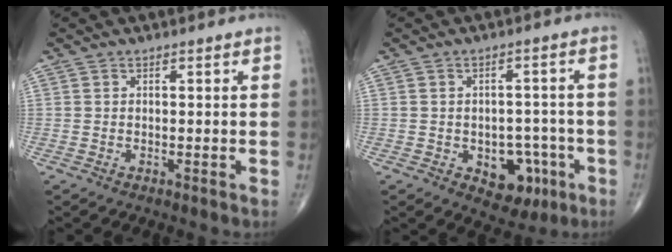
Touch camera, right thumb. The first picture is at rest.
{"total": 8.5, "force": [-3.2, 5.8, 5.3], "torque": [-0.030, 0.023, -0.033]}